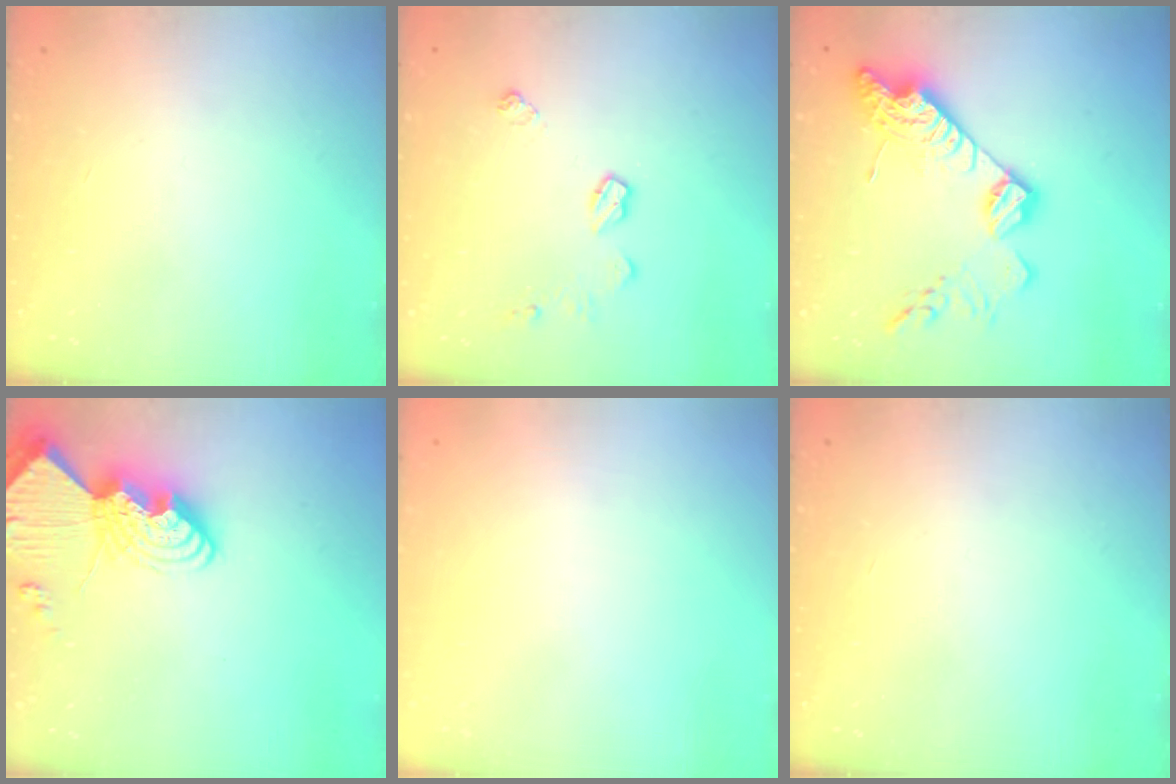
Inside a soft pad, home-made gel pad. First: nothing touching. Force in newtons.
{"total": 7.0, "press": 7.0, "slide": 0.4}
{"total": 18.0, "press": 18.0, "slide": 1.1}
{"total": 18.8, "press": 18.7, "slide": 1.7}
{"total": 0.0}
{"total": 0.0}